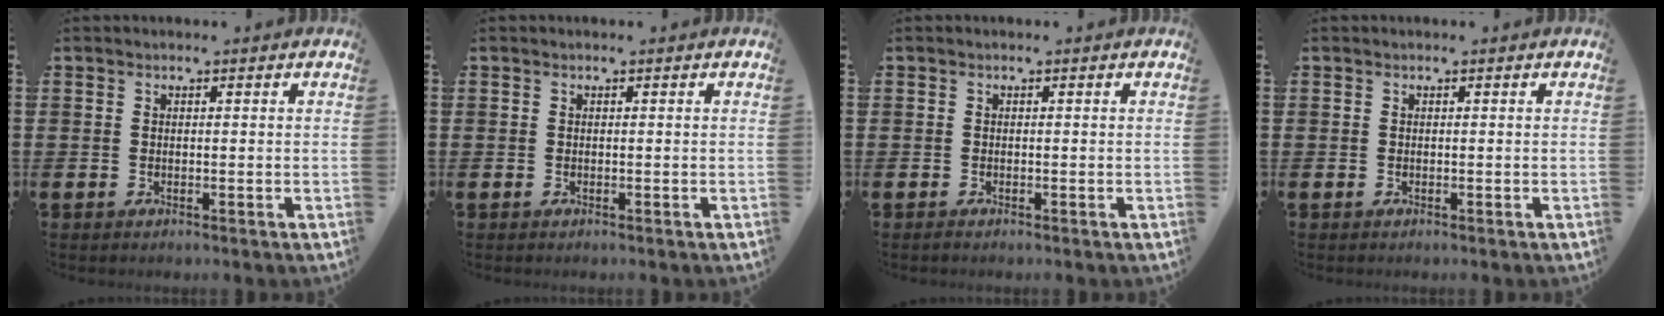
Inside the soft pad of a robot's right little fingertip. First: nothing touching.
{"total": 0.0}
{"total": 0.0}
{"total": 0.0}